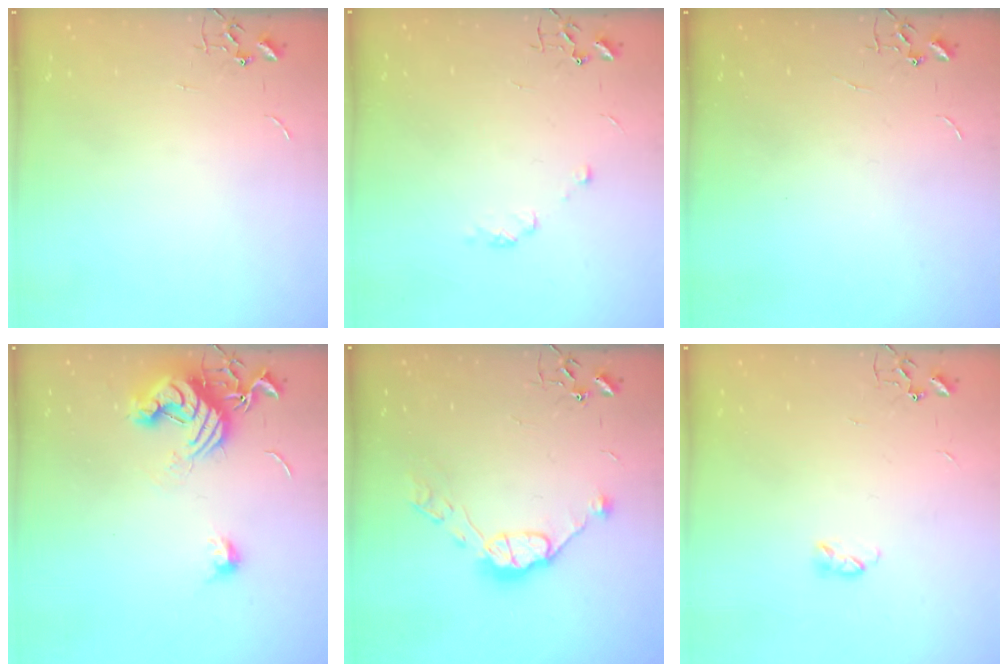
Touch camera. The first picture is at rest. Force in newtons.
{"total": 4.9, "press": 4.8, "slide": 0.6}
{"total": 0.0}
{"total": 13.9, "press": 13.8, "slide": 1.0}
{"total": 10.5, "press": 10.5, "slide": 0.7}
{"total": 3.6, "press": 3.6, "slide": 0.5}